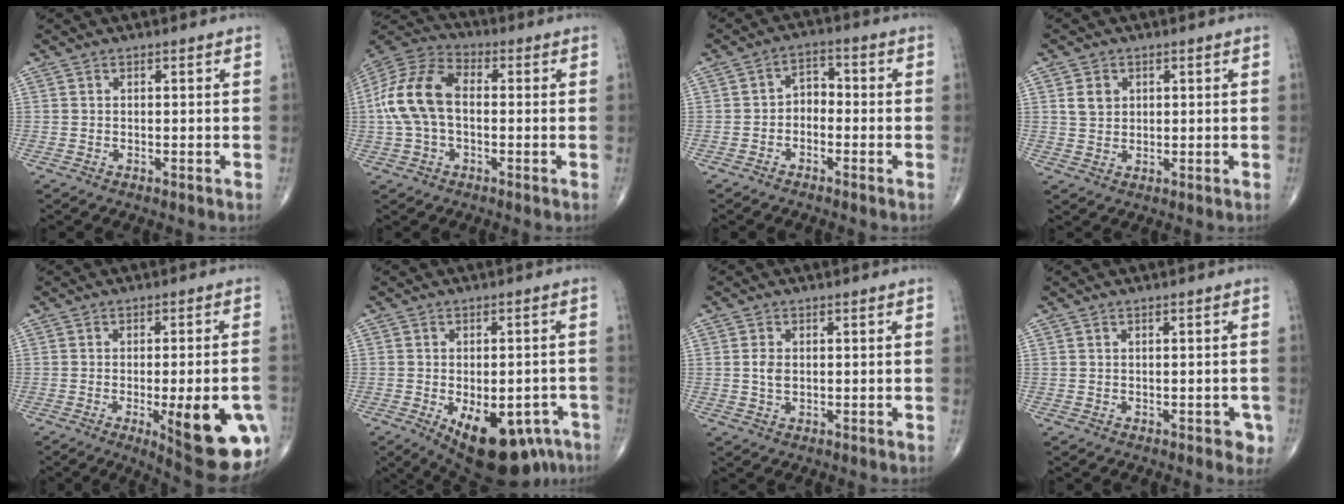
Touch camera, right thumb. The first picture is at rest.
{"total": 13.8, "force": [-0.1, 8.5, 10.9], "torque": [-0.227, 0.036, -0.010]}
{"total": 3.9, "force": [-1.4, 2.8, 2.3], "torque": [-0.022, 0.028, -0.038]}
{"total": 3.5, "force": [1.2, 2.8, 1.7], "torque": [-0.017, -0.005, 0.024]}
{"total": 18.0, "force": [-5.6, 5.1, 16.4], "torque": [-0.169, -0.001, -0.054]}
{"total": 17.3, "force": [-8.5, 8.7, 12.3], "torque": [-0.135, 0.009, -0.103]}
{"total": 2.4, "force": [0.1, 1.6, 1.8], "torque": [-0.034, -0.002, 0.002]}
{"total": 2.5, "force": [-0.7, 1.4, 1.9], "torque": [-0.008, 0.003, -0.007]}